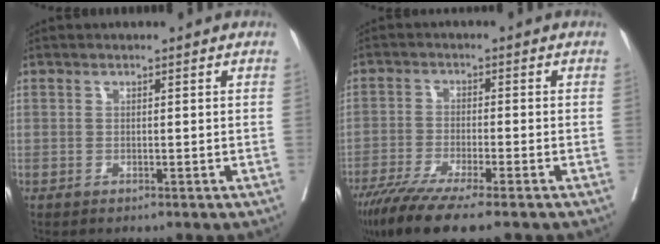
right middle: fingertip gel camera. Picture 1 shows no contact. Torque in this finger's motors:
{"motor_torque": [1.09, -1.05, 0.60, 0.08]}